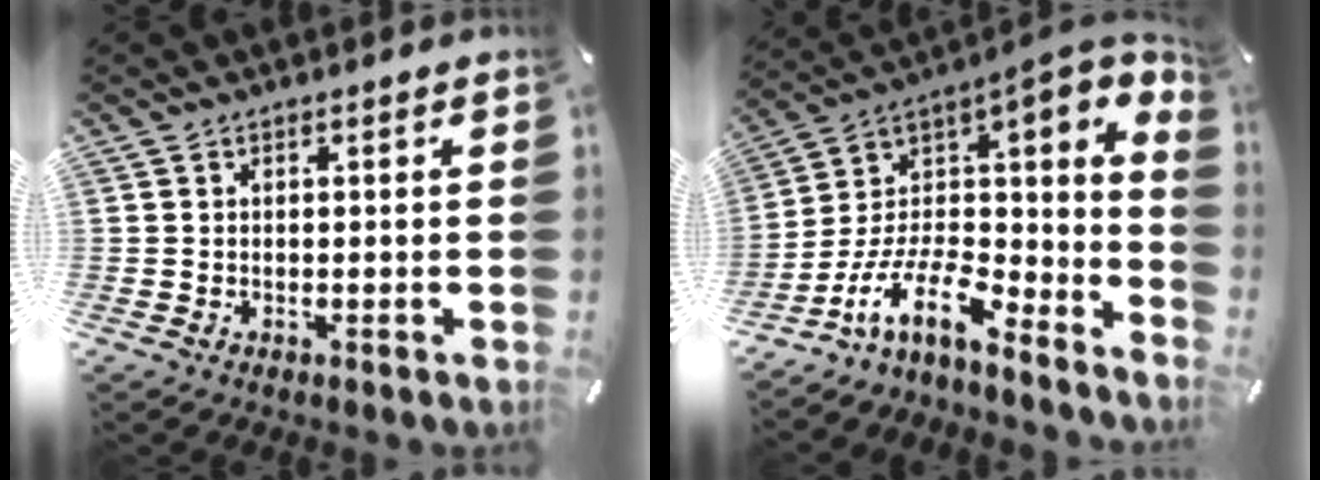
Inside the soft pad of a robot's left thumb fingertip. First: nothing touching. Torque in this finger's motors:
{"motor_torque": [-1.37, 2.82, 1.51, 1.26, 0.50]}